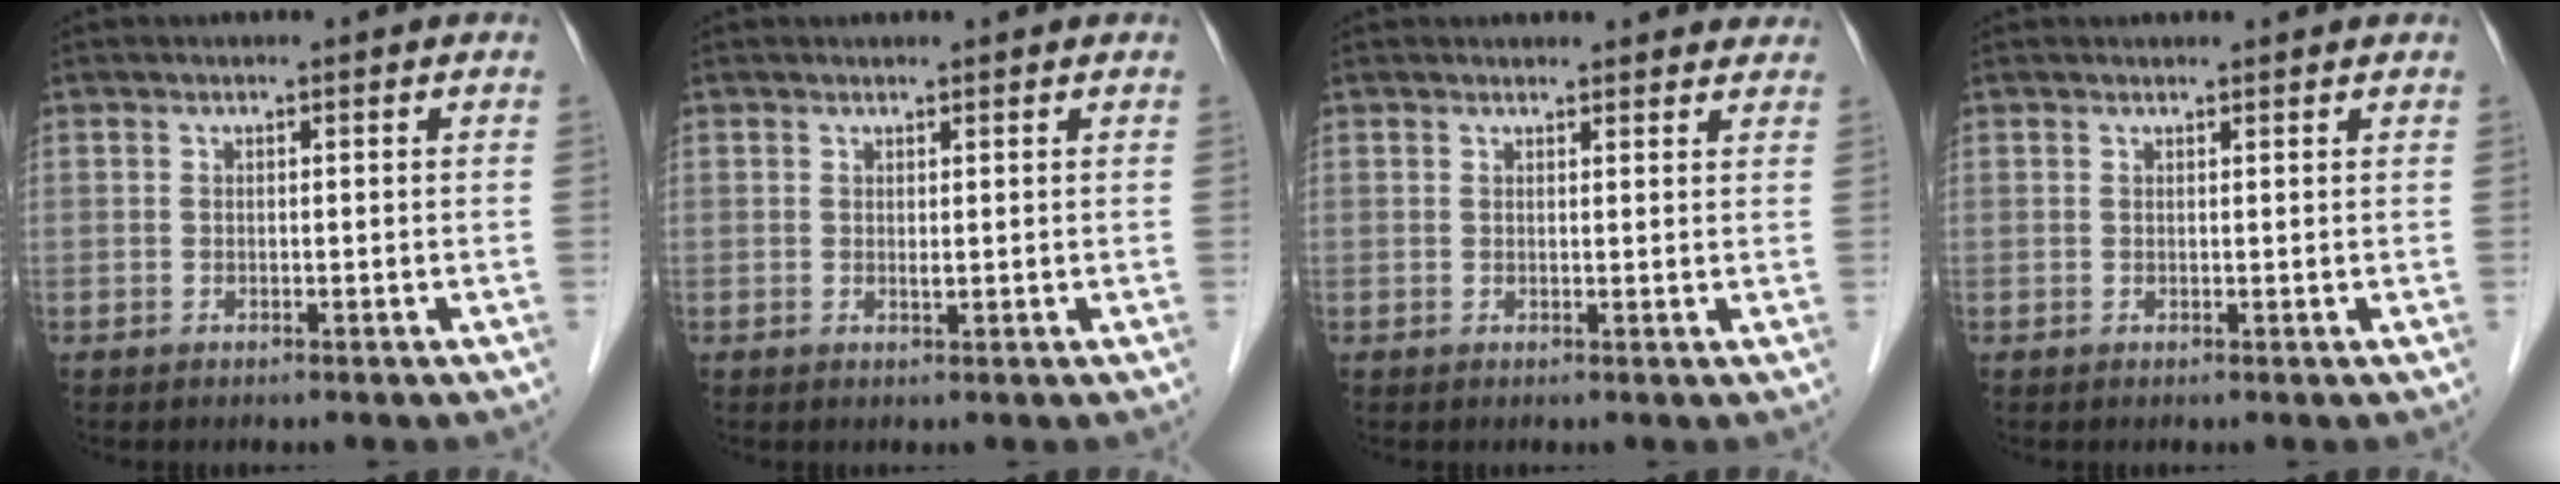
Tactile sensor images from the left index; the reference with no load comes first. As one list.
[{"total": 1.5, "force": [1.1, 0.7, 0.8], "torque": [-0.009, -0.003, 0.017]}, {"total": 7.4, "force": [6.9, 2.6, 1.1], "torque": [0.019, 0.009, 0.061]}, {"total": 2.2, "force": [2.1, 0.7, 0.4], "torque": [0.004, 0.012, 0.026]}]